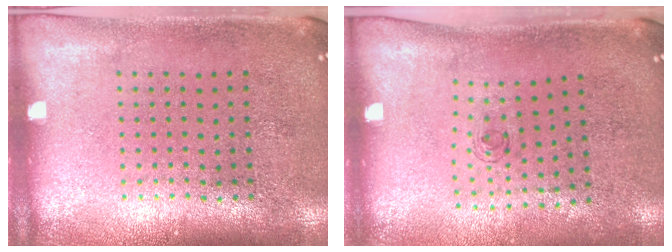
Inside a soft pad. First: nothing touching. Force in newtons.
{"total": 0.6, "press": 0.2, "slide": 0.6}